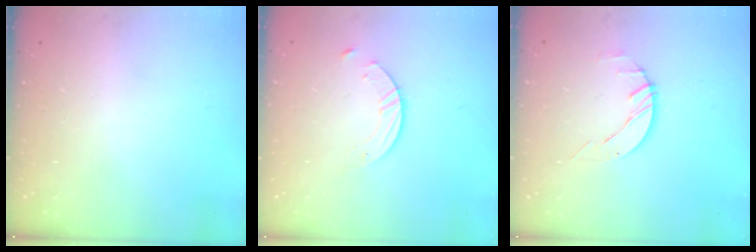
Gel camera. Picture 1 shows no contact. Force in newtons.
{"total": 1.4, "press": 1.4, "slide": 0.2}
{"total": 2.6, "press": 2.6, "slide": 0.3}